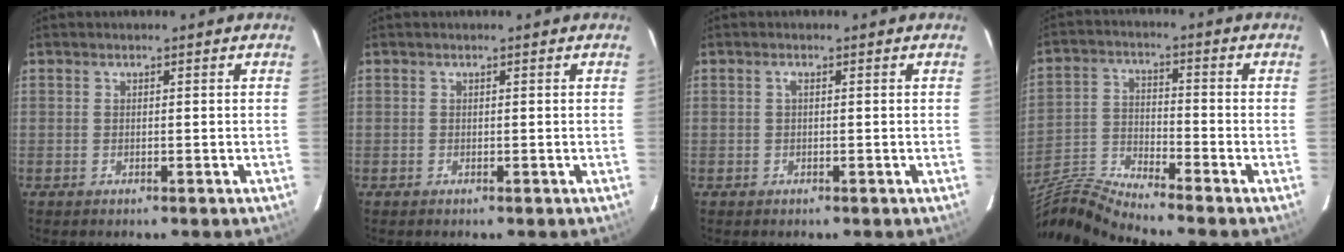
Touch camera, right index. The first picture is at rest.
{"total": 0.0}
{"total": 0.6, "force": [0.1, 0.0, 0.6], "torque": [-0.011, 0.003, -0.001]}
{"total": 11.1, "force": [-10.2, -1.1, 4.1], "torque": [-0.088, -0.016, -0.207]}